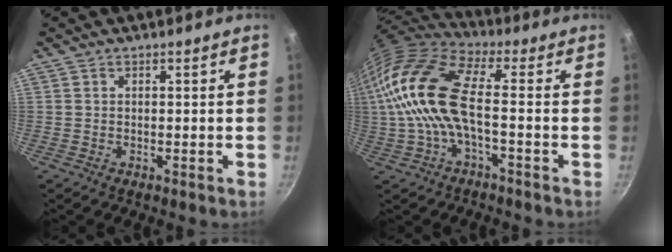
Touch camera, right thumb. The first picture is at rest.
{"total": 17.3, "force": [-0.5, 7.3, 15.6], "torque": [-0.326, 0.019, -0.023]}